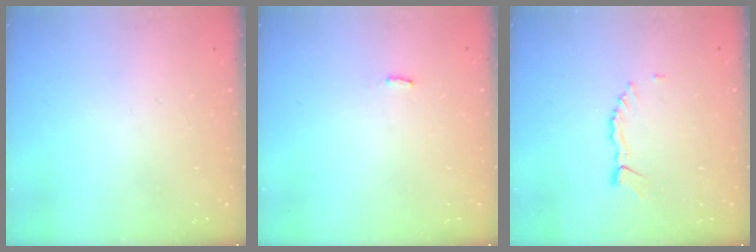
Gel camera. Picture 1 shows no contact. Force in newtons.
{"total": 2.3, "press": 2.3, "slide": 0.4}
{"total": 2.7, "press": 2.7, "slide": 0.3}